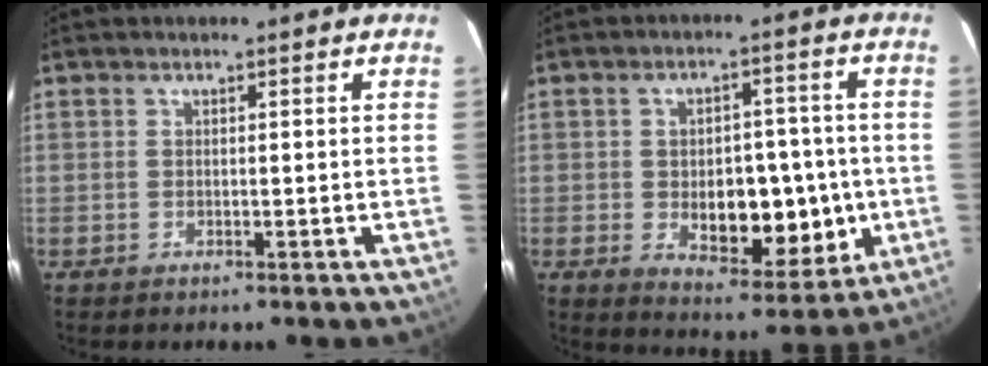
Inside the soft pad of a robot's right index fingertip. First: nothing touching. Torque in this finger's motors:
{"motor_torque": [0.82, -0.43, 0.55, 0.10]}